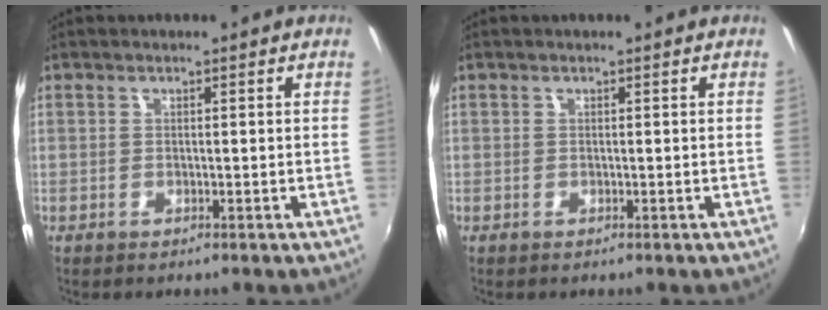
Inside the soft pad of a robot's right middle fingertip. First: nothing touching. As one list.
[{"total": 0.0}]